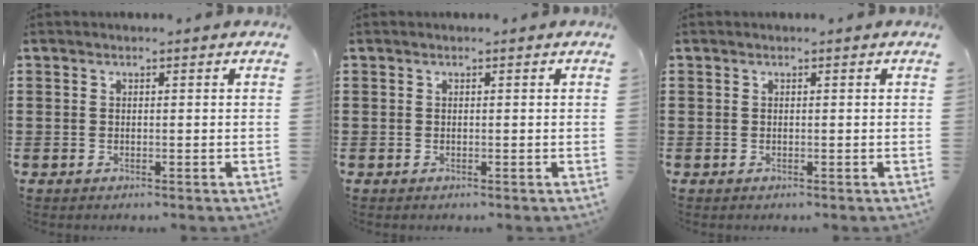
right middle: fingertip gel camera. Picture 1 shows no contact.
{"total": 0.0}
{"total": 0.0}